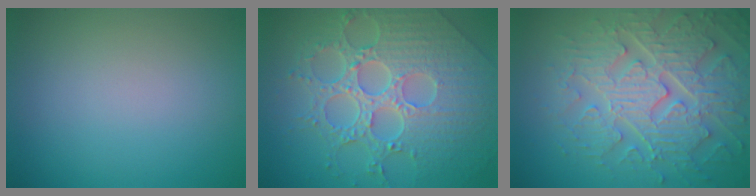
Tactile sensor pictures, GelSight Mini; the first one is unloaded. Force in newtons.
{"total": 8.7, "press": 6.4, "slide": 5.8}
{"total": 7.8, "press": 6.3, "slide": 4.6}